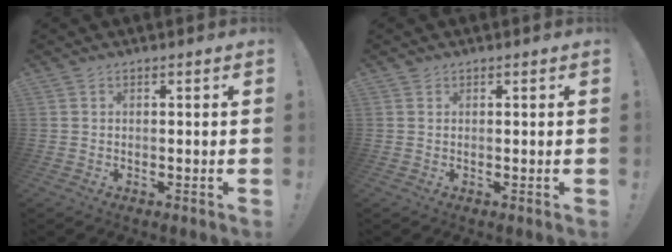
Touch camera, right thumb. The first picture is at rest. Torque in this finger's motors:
{"motor_torque": [-0.17, 0.25, 0.12, -0.02, -0.06]}